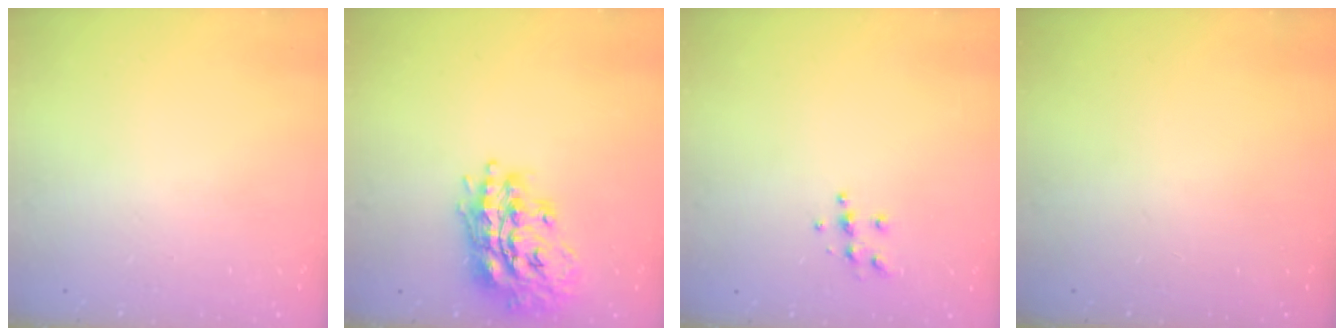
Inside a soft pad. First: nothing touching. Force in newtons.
{"total": 18.7, "press": 18.7, "slide": 1.8}
{"total": 5.5, "press": 5.5, "slide": 0.5}
{"total": 0.0}